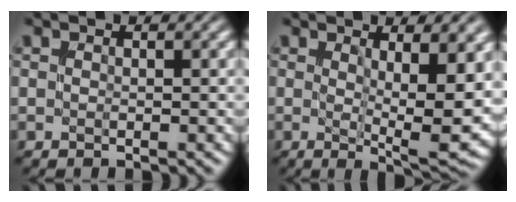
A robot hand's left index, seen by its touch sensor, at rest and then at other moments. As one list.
[{"total": 8.4, "force": [1.2, 2.1, 8.1], "torque": [-0.110, -0.019, 0.025]}]